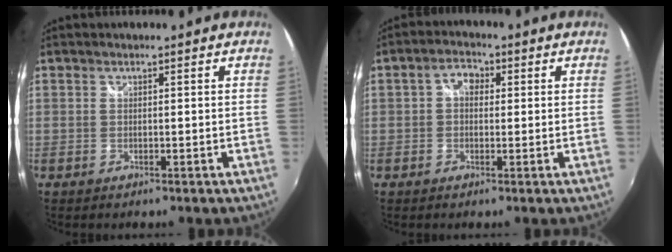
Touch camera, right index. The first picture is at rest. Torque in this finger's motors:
{"motor_torque": [0.37, 0.09, 0.15, 0.03]}